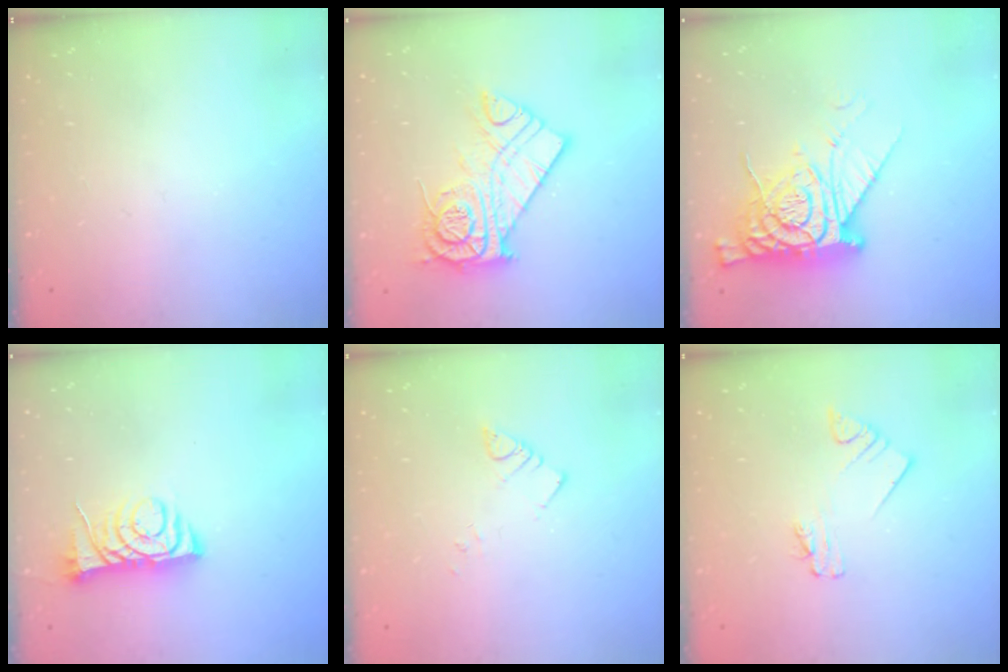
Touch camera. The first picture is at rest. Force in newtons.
{"total": 14.0, "press": 13.9, "slide": 1.4}
{"total": 13.0, "press": 12.9, "slide": 1.0}
{"total": 7.6, "press": 7.5, "slide": 1.0}
{"total": 2.5, "press": 2.5, "slide": 0.3}
{"total": 2.0, "press": 2.0, "slide": 0.3}